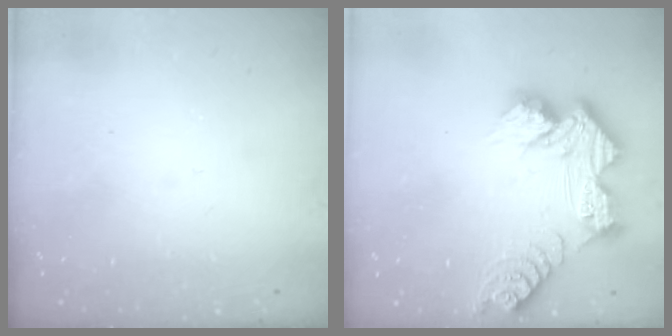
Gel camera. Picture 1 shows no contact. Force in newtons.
{"total": 15.7, "press": 15.6, "slide": 1.4}